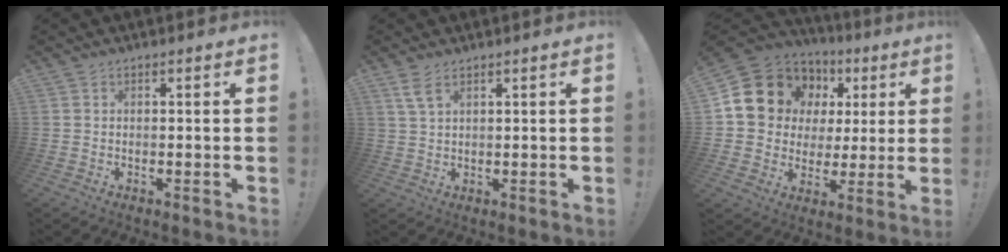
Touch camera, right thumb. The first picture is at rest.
{"total": 4.2, "force": [2.5, 1.5, 3.0], "torque": [-0.058, -0.006, 0.046]}
{"total": 14.0, "force": [6.5, 11.5, 4.8], "torque": [-0.068, -0.041, 0.141]}